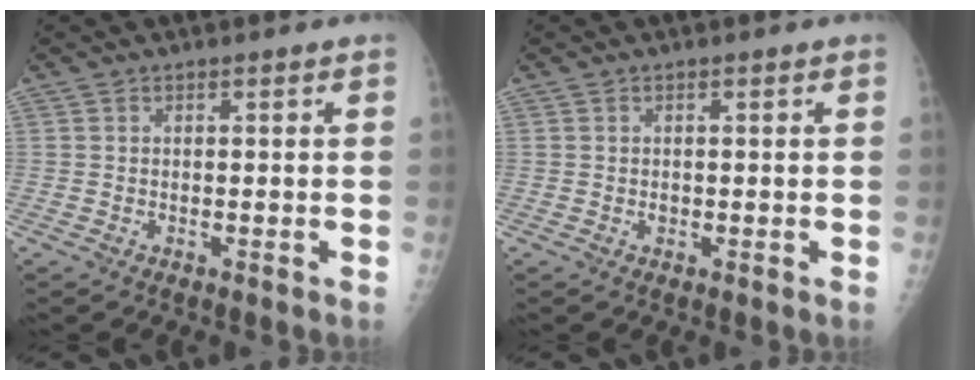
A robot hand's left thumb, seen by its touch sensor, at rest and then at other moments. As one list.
[{"total": 1.0, "force": [0.0, 0.8, 0.5], "torque": [-0.003, 0.001, -0.001]}]